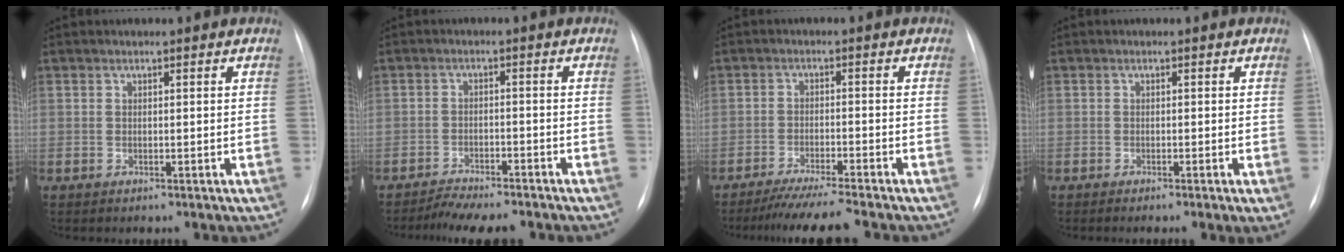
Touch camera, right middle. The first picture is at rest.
{"total": 7.2, "force": [-6.6, 0.8, 2.7], "torque": [-0.036, -0.011, -0.102]}
{"total": 7.8, "force": [-6.9, -1.2, 3.5], "torque": [-0.046, -0.029, -0.113]}
{"total": 2.4, "force": [-1.1, 0.0, 2.1], "torque": [-0.024, -0.007, -0.018]}